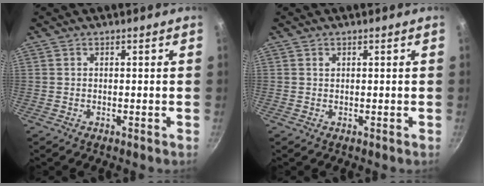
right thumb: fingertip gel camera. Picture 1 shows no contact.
{"total": 0.5, "force": [0.3, 0.4, 0.2], "torque": [-0.002, 0.000, 0.005]}